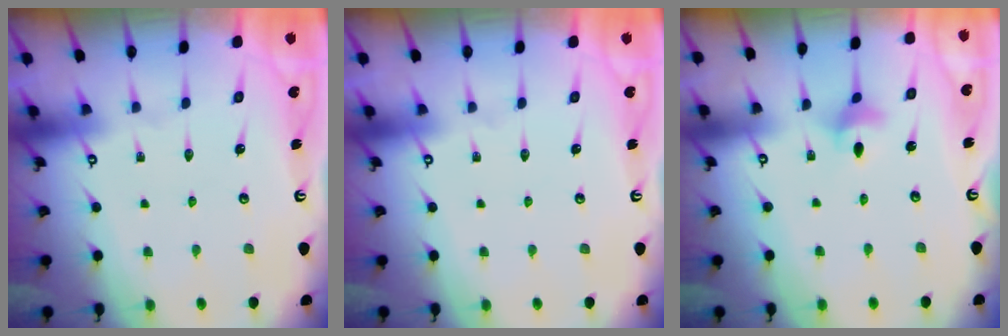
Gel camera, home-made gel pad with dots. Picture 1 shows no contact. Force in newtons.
{"total": 0.0}
{"total": 3.0, "press": 3.0, "slide": 0.3}